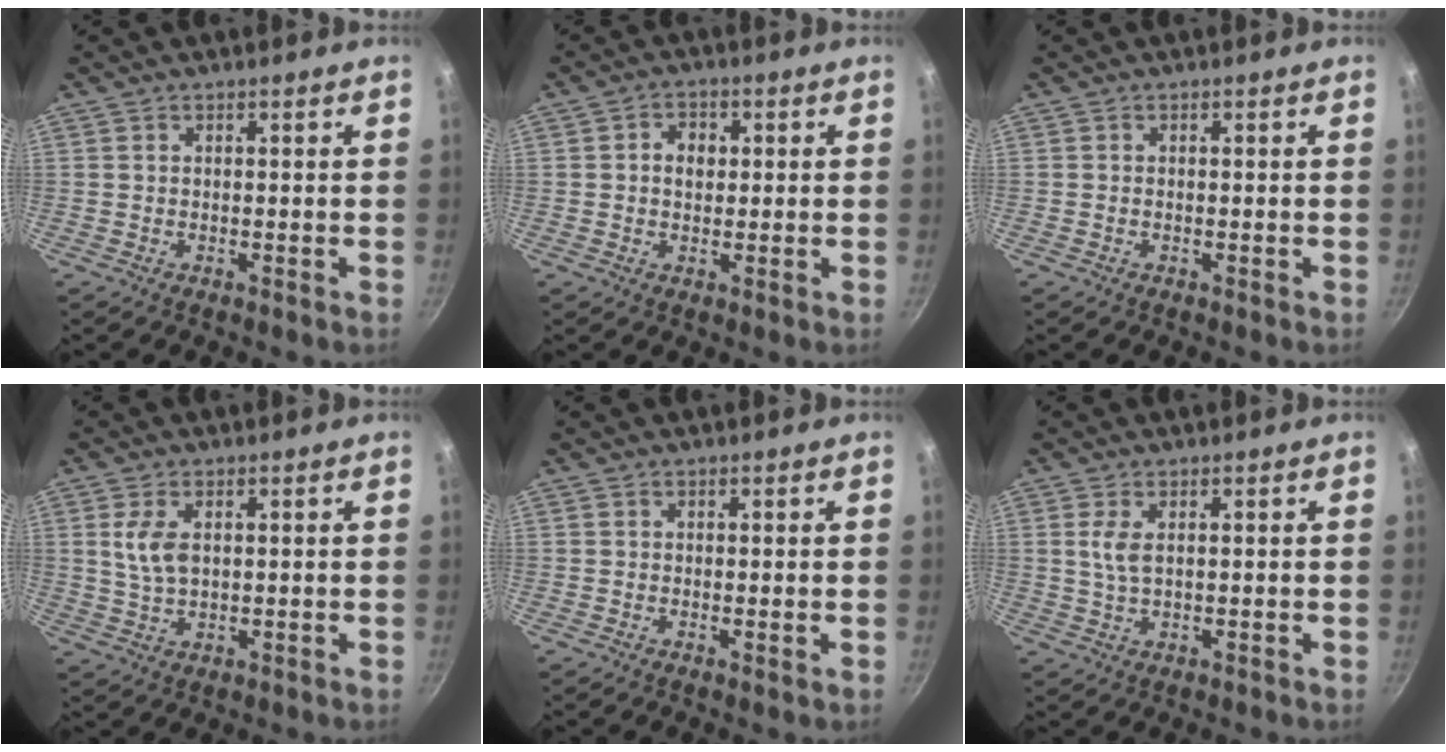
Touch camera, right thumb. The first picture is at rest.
{"total": 4.0, "force": [0.4, 3.2, 2.4], "torque": [-0.020, 0.006, 0.002]}
{"total": 0.0}
{"total": 5.6, "force": [1.4, 3.1, 4.5], "torque": [-0.086, -0.007, 0.028]}
{"total": 0.5, "force": [0.1, 0.2, 0.5], "torque": [-0.009, -0.005, 0.000]}
{"total": 3.5, "force": [0.9, 1.5, 3.0], "torque": [-0.060, -0.007, 0.020]}